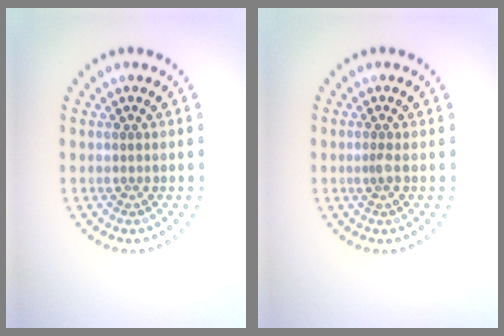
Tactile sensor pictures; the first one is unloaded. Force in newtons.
{"total": 0.8, "press": 0.5, "slide": 0.5}